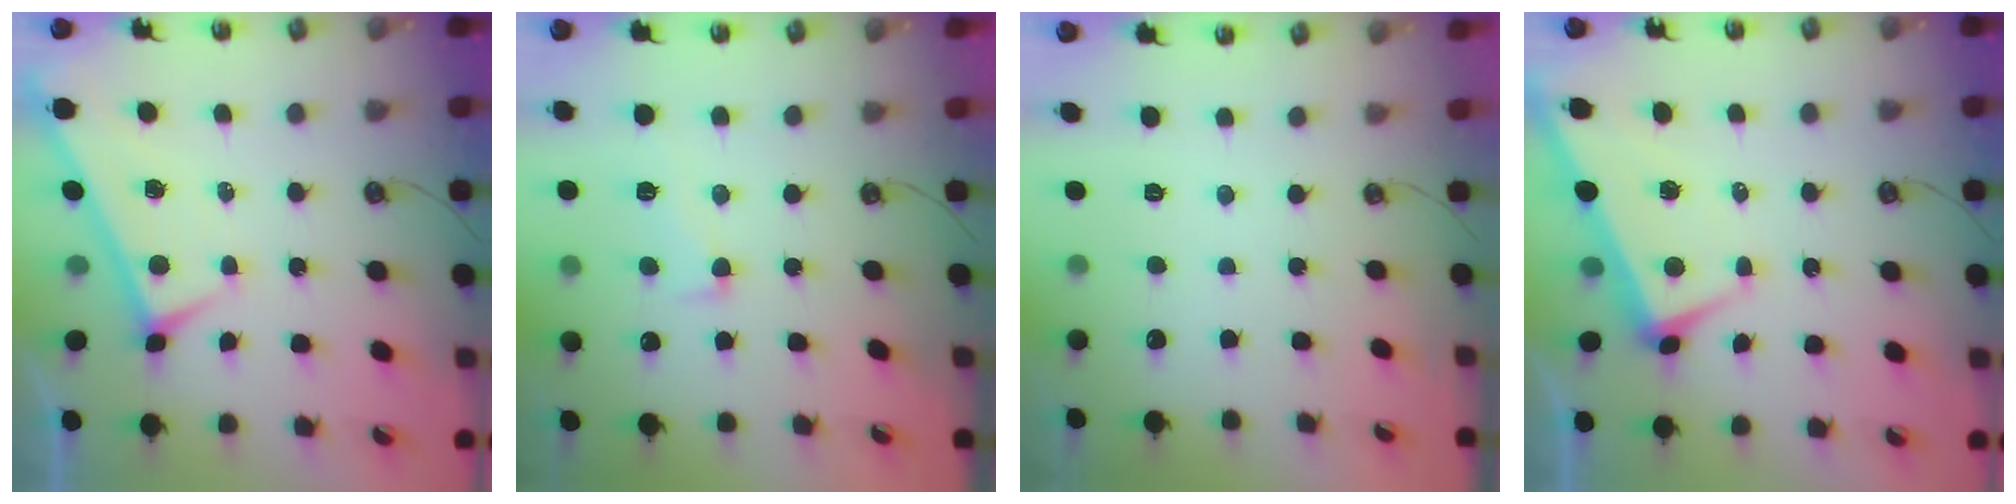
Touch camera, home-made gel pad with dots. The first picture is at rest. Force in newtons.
{"total": 1.8, "press": 0.0, "slide": 1.8}
{"total": 0.0}
{"total": 2.5, "press": 2.4, "slide": 0.7}